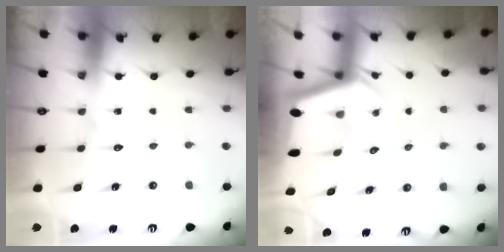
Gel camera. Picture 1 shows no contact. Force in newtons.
{"total": 2.4, "press": 2.4, "slide": 0.2}